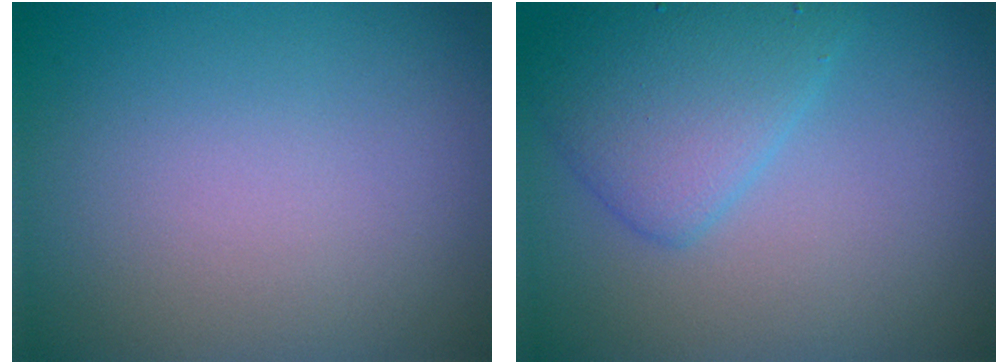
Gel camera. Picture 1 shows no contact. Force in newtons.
{"total": 3.0, "press": 3.0, "slide": 0.1}